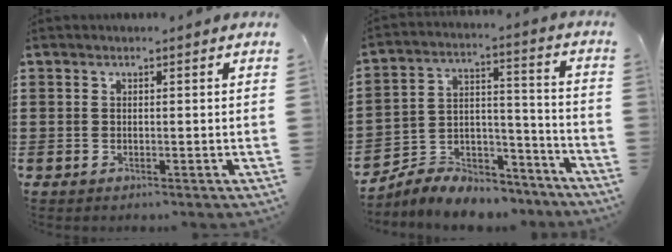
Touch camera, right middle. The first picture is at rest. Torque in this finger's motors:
{"motor_torque": [2.14, 0.00, 0.25, 0.12]}